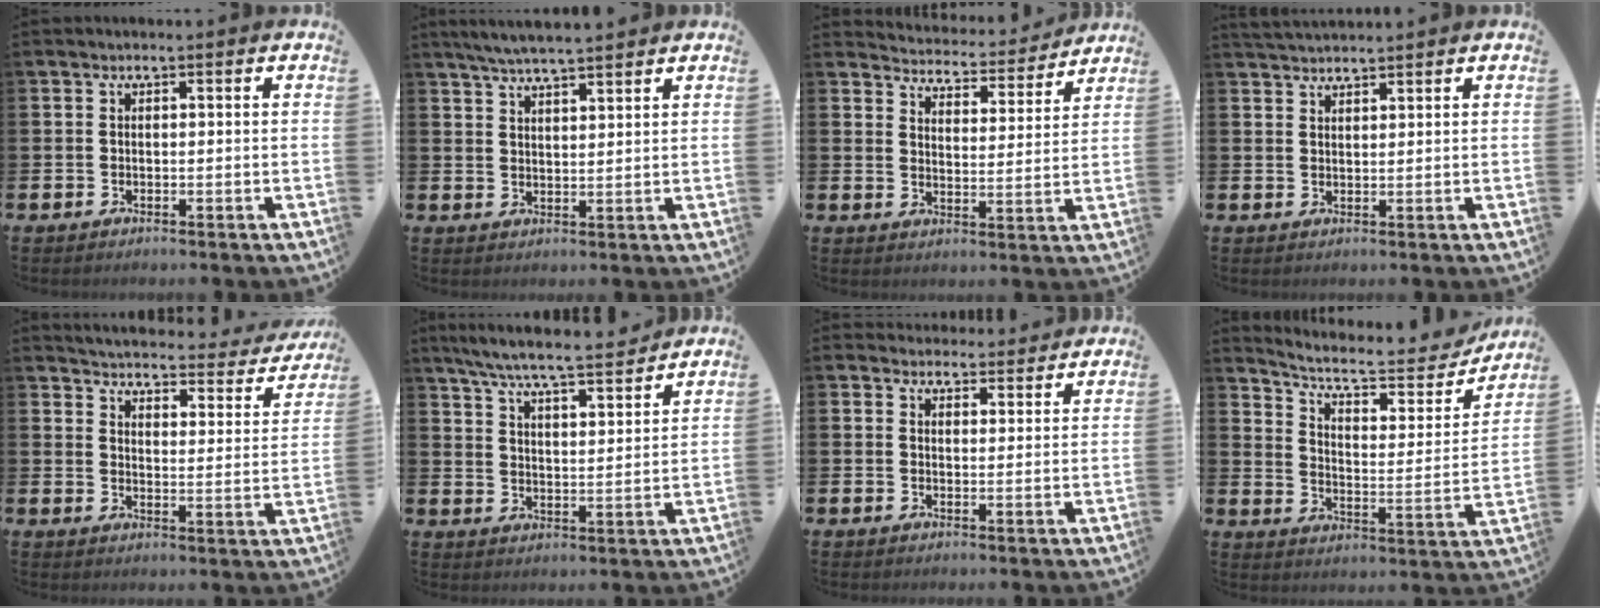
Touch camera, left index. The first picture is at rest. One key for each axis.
{"total": 4.8, "fx": 4.6, "fy": 0.1, "fz": 1.4, "tx": -0.037, "ty": -0.015, "tz": 0.082}
{"total": 4.7, "fx": 4.6, "fy": 0.8, "fz": 0.1, "tx": -0.021, "ty": -0.041, "tz": 0.076}
{"total": 2.5, "fx": 2.4, "fy": 0.3, "fz": 0.1, "tx": -0.006, "ty": -0.007, "tz": 0.045}
{"total": 3.6, "fx": 3.5, "fy": 0.7, "fz": 0.5, "tx": -0.027, "ty": -0.036, "tz": 0.051}
{"total": 7.3, "fx": 6.9, "fy": 0.2, "fz": 2.5, "tx": -0.075, "ty": -0.045, "tz": 0.120}
{"total": 3.6, "fx": 3.5, "fy": 1.1, "fz": -0.2, "tx": 0.004, "ty": -0.020, "tz": 0.062}
{"total": 7.6, "fx": 6.6, "fy": 2.3, "fz": 3.1, "tx": -0.080, "ty": -0.047, "tz": 0.106}